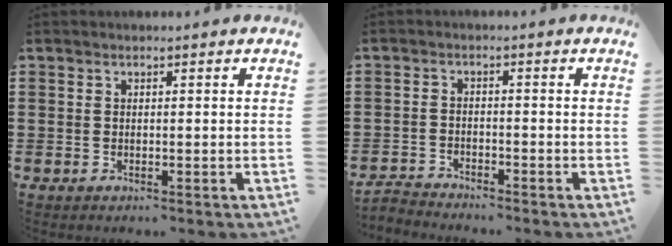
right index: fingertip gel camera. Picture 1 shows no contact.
{"total": 2.4, "force": [-2.4, 0.2, -0.1], "torque": [-0.005, 0.001, -0.053]}